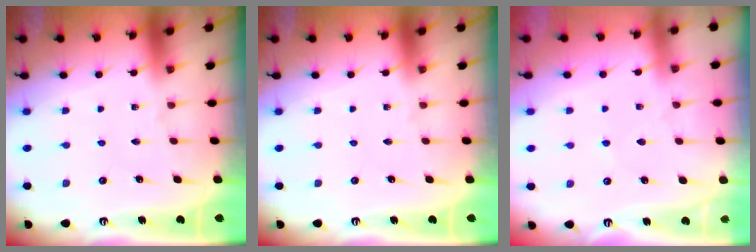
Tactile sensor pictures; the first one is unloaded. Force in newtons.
{"total": 0.0}
{"total": 2.4, "press": 2.4, "slide": 0.5}